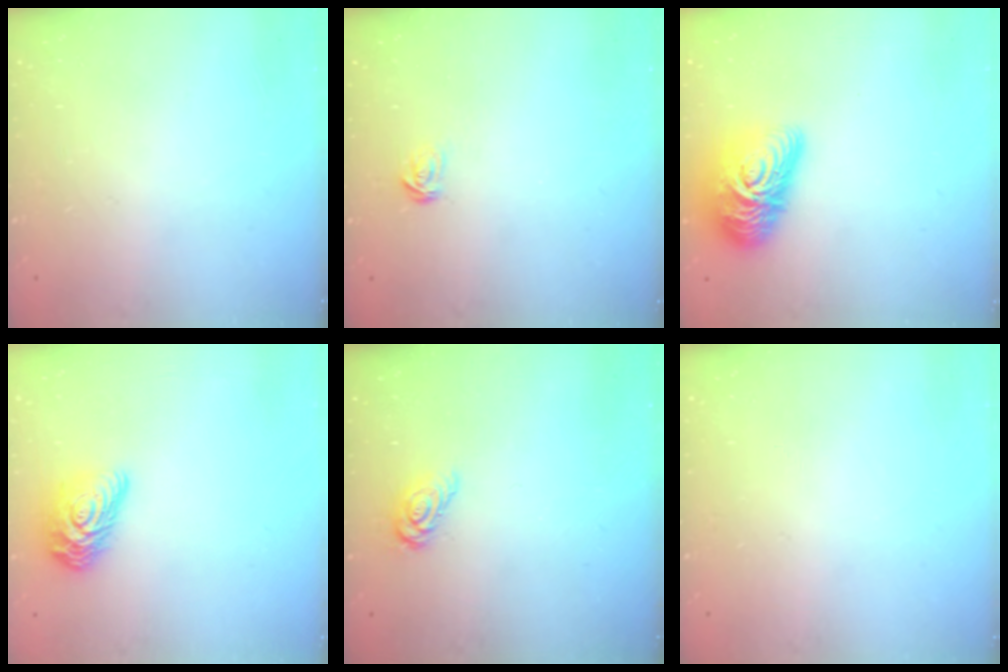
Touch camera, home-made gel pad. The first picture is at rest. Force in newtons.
{"total": 2.3, "press": 2.3, "slide": 0.2}
{"total": 16.1, "press": 16.0, "slide": 1.0}
{"total": 11.9, "press": 11.9, "slide": 0.5}
{"total": 6.5, "press": 6.5, "slide": 0.3}
{"total": 0.0}